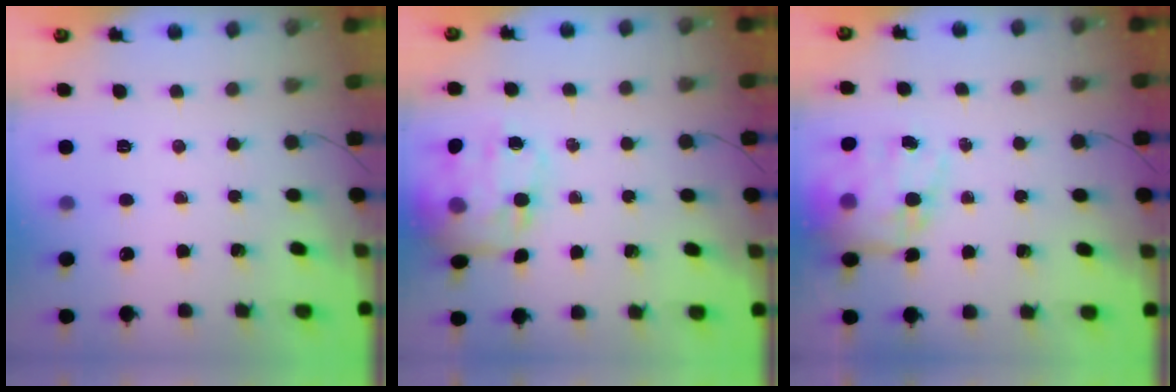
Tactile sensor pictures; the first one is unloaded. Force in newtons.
{"total": 13.8, "press": 13.6, "slide": 2.3}
{"total": 15.2, "press": 14.8, "slide": 3.6}